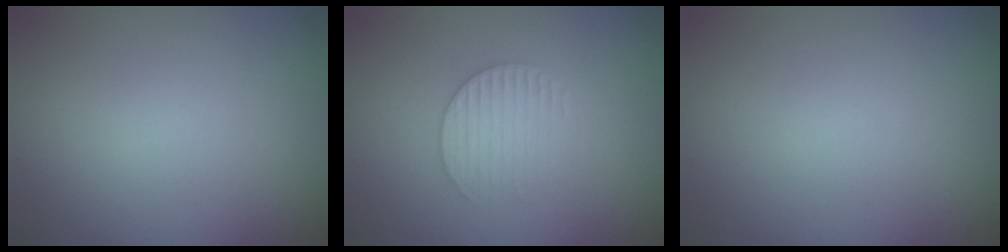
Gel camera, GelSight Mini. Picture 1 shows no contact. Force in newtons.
{"total": 2.2, "press": 2.1, "slide": 0.5}
{"total": 0.0}